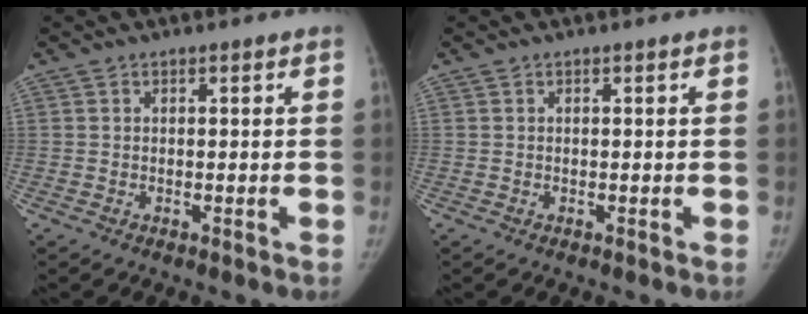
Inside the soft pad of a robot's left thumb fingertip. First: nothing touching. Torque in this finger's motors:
{"motor_torque": [0.07, 0.03, 0.07, -0.10, 0.02]}